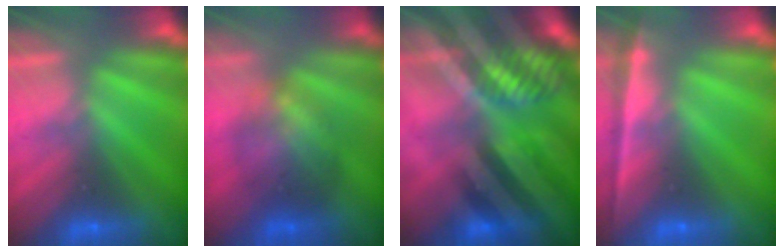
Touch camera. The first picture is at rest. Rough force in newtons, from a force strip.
{"total": 7.3}
{"total": 8.0}
{"total": 1.9}